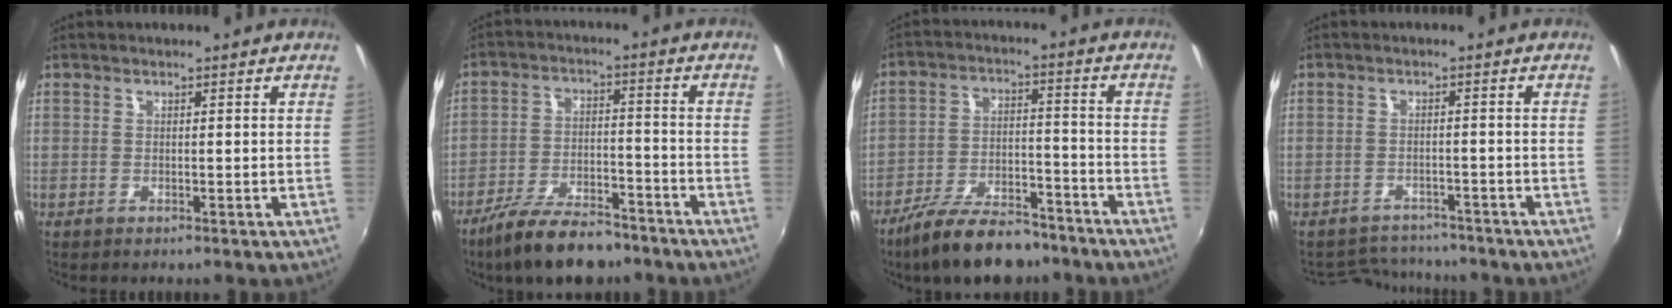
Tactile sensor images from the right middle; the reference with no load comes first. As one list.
[{"total": 13.1, "force": [-10.2, 4.6, 6.7], "torque": [-0.144, -0.009, -0.172]}, {"total": 14.7, "force": [-11.5, 5.3, 7.4], "torque": [-0.150, -0.005, -0.186]}, {"total": 6.7, "force": [-6.3, 2.1, 0.6], "torque": [-0.026, 0.008, -0.095]}]